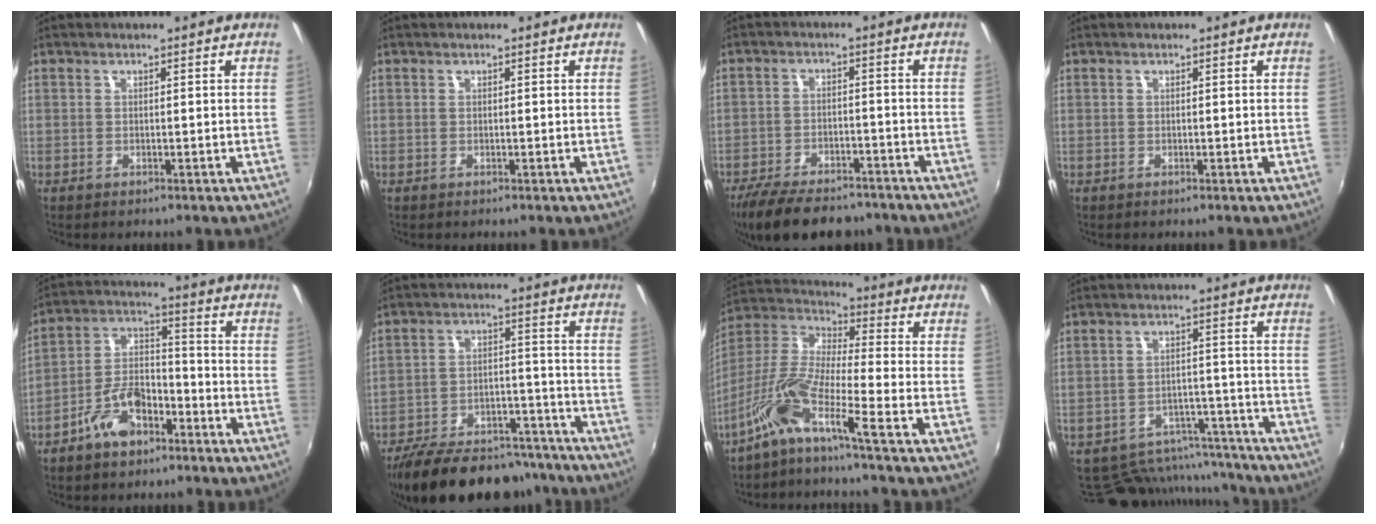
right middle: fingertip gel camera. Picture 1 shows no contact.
{"total": 0.0}
{"total": 14.8, "force": [-11.6, 5.8, 7.0], "torque": [-0.154, -0.018, -0.180]}
{"total": 0.0}
{"total": 9.7, "force": [-6.1, 5.0, 5.7], "torque": [-0.112, 0.020, -0.106]}
{"total": 24.9, "force": [-21.0, 8.8, 10.0], "torque": [-0.197, 0.008, -0.284]}
{"total": 10.0, "force": [-6.4, -0.2, 7.7], "torque": [-0.154, -0.003, -0.133]}
{"total": 13.5, "force": [-11.4, 6.4, 3.4], "torque": [-0.078, 0.027, -0.136]}